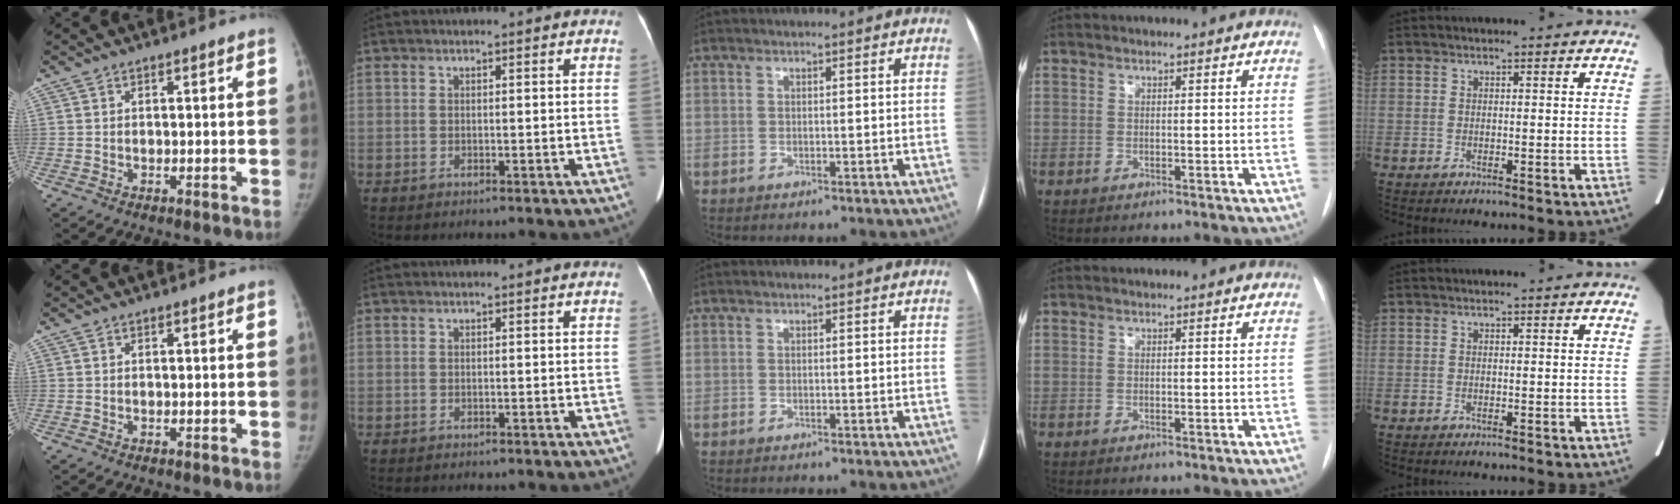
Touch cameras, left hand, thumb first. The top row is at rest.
{}